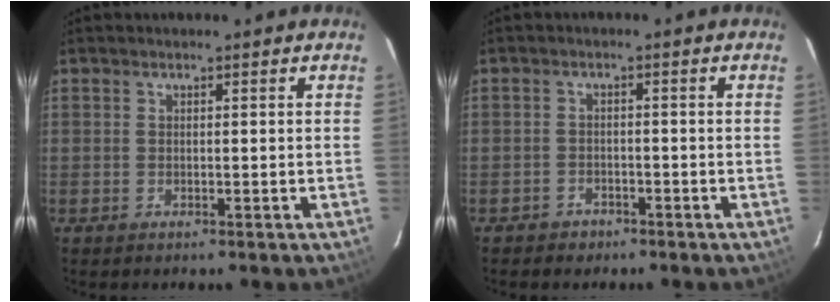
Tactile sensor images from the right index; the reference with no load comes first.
{"total": 3.2, "force": [-2.3, 2.2, 0.3], "torque": [-0.016, 0.010, -0.035]}